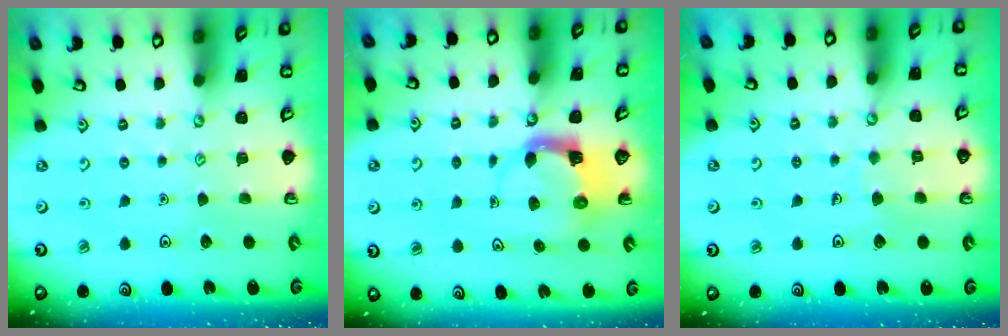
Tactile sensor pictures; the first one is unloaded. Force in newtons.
{"total": 4.0, "press": 3.9, "slide": 0.6}
{"total": 4.1, "press": 4.1, "slide": 0.3}